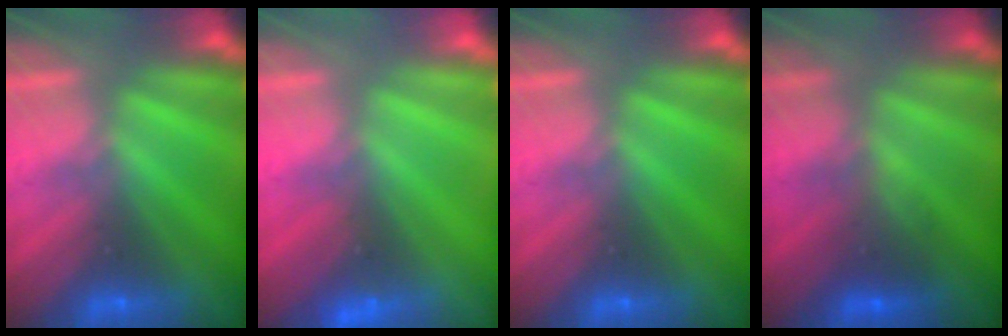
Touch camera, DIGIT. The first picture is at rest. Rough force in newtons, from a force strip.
{"total": 2.4}
{"total": 0.0}
{"total": 2.2}